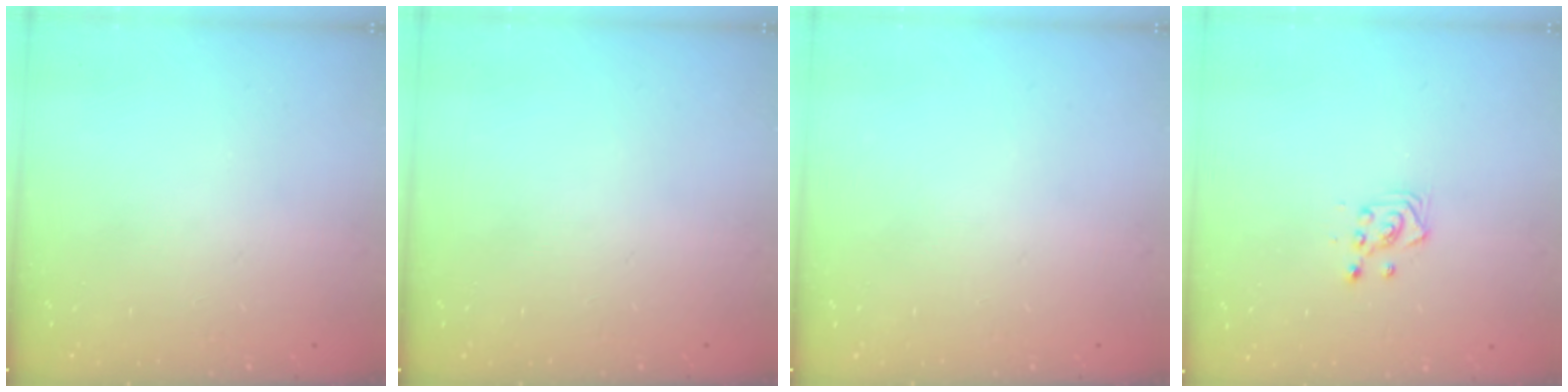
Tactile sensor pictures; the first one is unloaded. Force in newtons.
{"total": 0.0}
{"total": 0.0}
{"total": 3.0, "press": 3.0, "slide": 0.5}